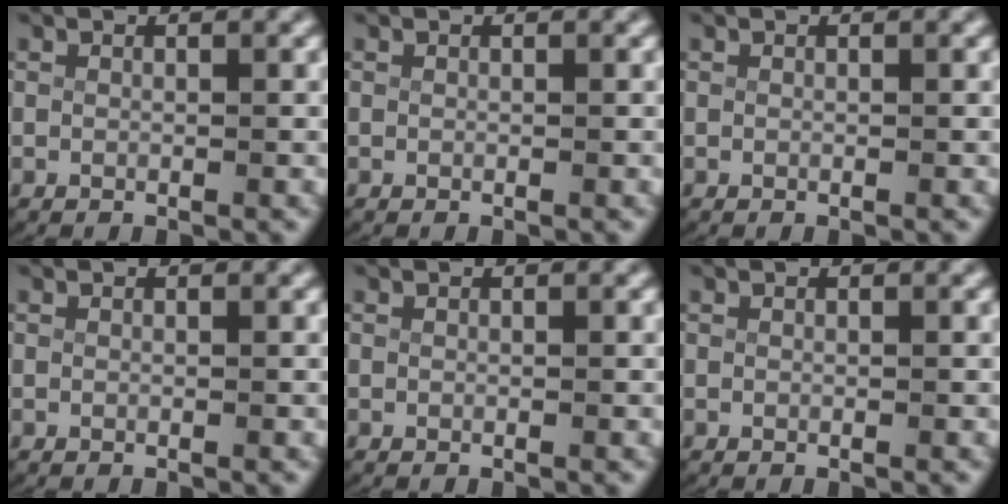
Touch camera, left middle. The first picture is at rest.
{"total": 0.0}
{"total": 0.0}
{"total": 0.0}
{"total": 0.0}
{"total": 0.0}